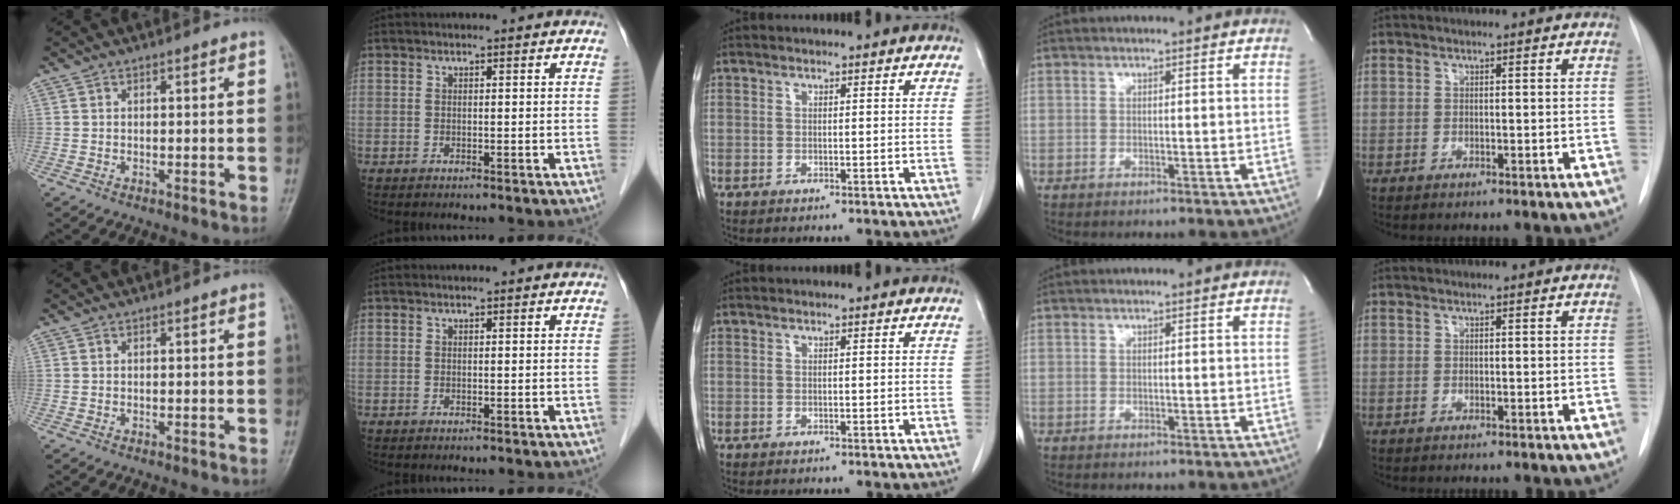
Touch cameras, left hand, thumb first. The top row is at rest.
{}